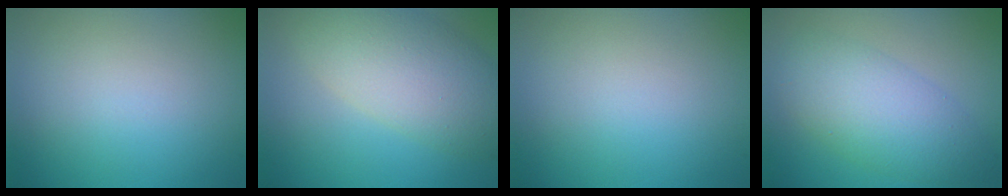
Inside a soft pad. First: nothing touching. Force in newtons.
{"total": 7.7, "press": 7.7, "slide": 0.4}
{"total": 0.0}
{"total": 5.6, "press": 5.6, "slide": 0.4}